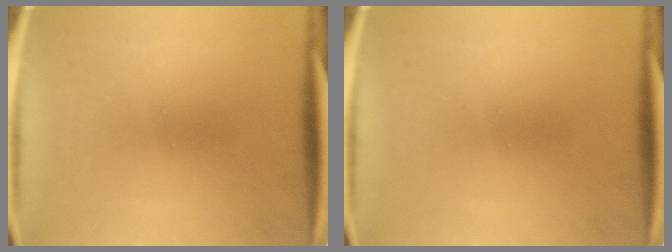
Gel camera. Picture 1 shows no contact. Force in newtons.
{"total": 0.0}